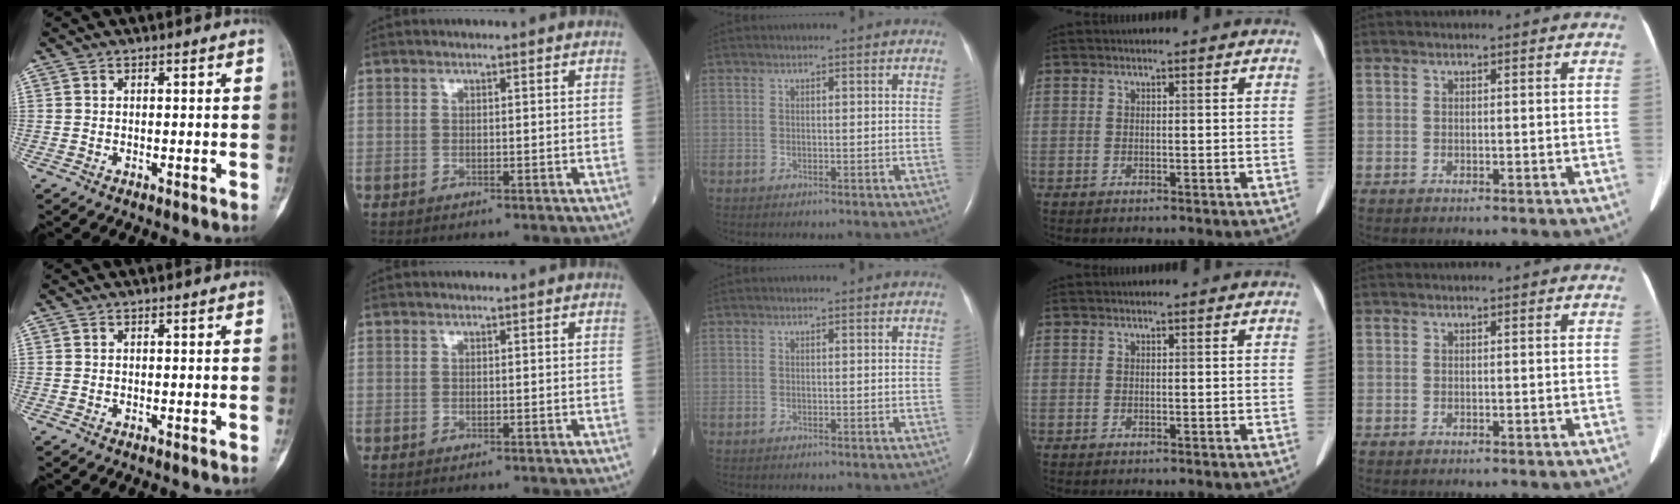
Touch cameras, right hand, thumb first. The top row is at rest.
{}